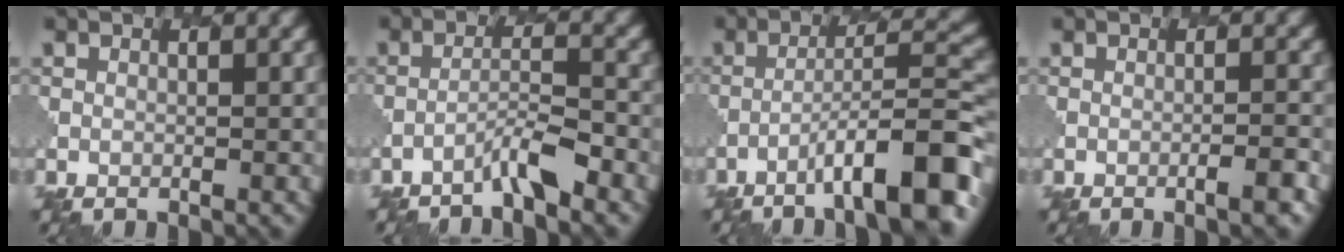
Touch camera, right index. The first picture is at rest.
{"total": 2.4, "force": [-2.1, 0.0, 1.3], "torque": [-0.023, 0.008, -0.043]}
{"total": 9.7, "force": [-5.8, 1.6, 7.6], "torque": [-0.112, 0.020, -0.090]}
{"total": 2.2, "force": [-1.0, 0.3, 1.9], "torque": [-0.020, 0.004, -0.023]}